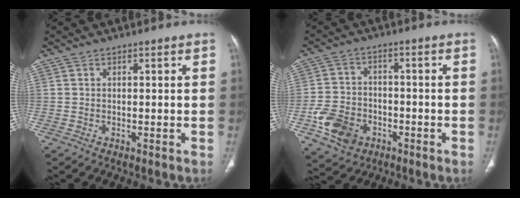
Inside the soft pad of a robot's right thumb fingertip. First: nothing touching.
{"total": 9.8, "force": [-3.9, 7.6, 4.7], "torque": [-0.072, 0.020, -0.065]}